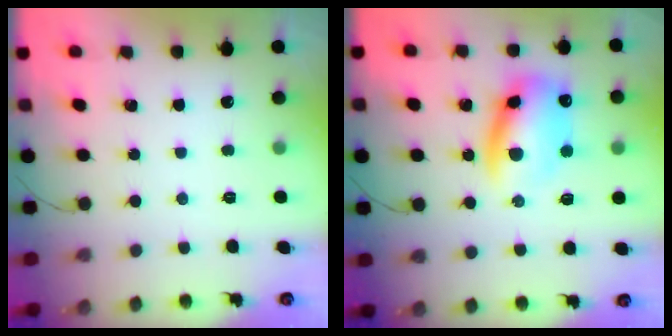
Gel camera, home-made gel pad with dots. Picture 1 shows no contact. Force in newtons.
{"total": 12.2, "press": 11.9, "slide": 2.6}